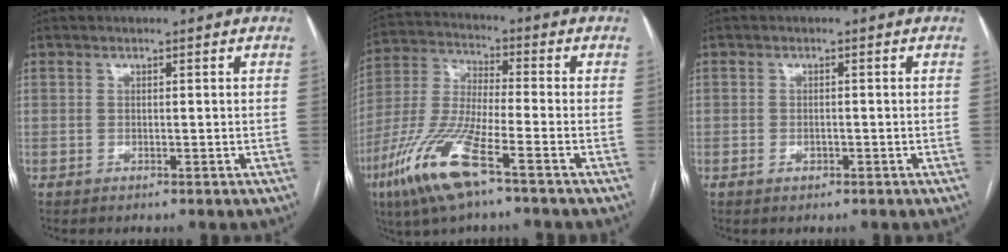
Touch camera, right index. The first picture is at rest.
{"total": 14.0, "force": [-7.6, 2.0, 11.6], "torque": [-0.256, -0.024, -0.150]}
{"total": 1.5, "force": [-0.6, 1.0, 0.9], "torque": [-0.017, 0.001, -0.006]}